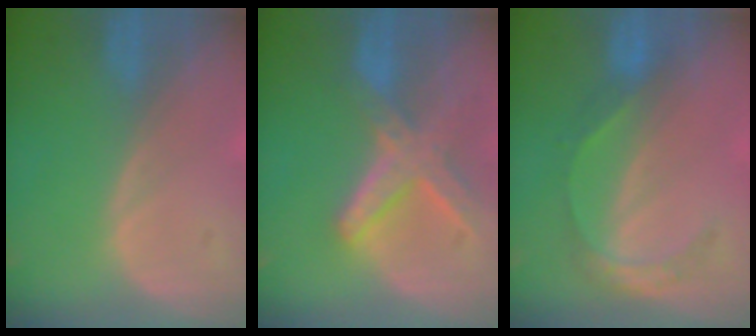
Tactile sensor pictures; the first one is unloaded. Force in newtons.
{"total": 8.2, "press": 7.1, "slide": 4.1}
{"total": 4.6, "press": 4.2, "slide": 1.9}